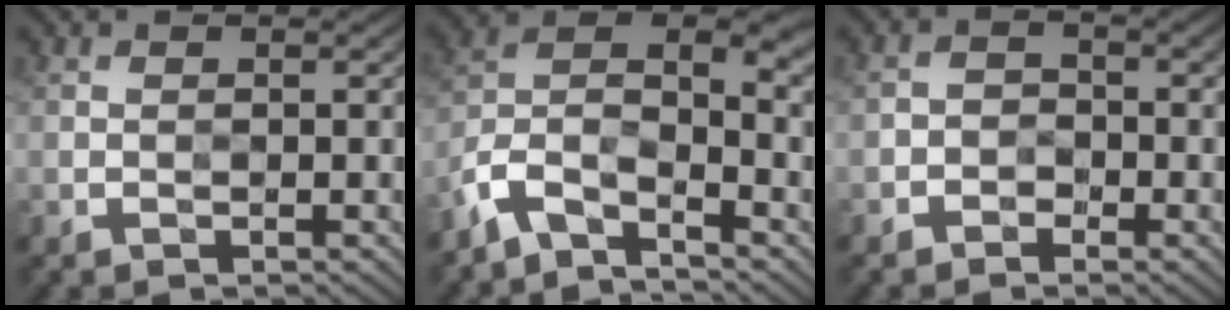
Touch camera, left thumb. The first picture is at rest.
{"total": 7.6, "force": [-4.8, 3.0, 5.1], "torque": [-0.096, -0.003, -0.116]}
{"total": 1.8, "force": [-1.3, 1.3, 0.2], "torque": [0.002, 0.005, -0.031]}